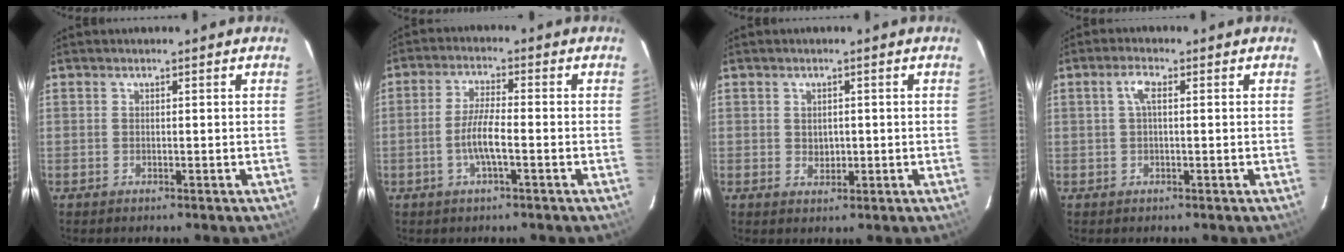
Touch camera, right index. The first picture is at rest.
{"total": 5.4, "force": [-1.9, 0.7, 5.0], "torque": [-0.104, 0.001, -0.036]}
{"total": 2.1, "force": [0.0, 1.8, 1.1], "torque": [-0.017, 0.001, 0.005]}
{"total": 2.7, "force": [0.5, 0.8, 2.5], "torque": [-0.053, 0.008, 0.008]}